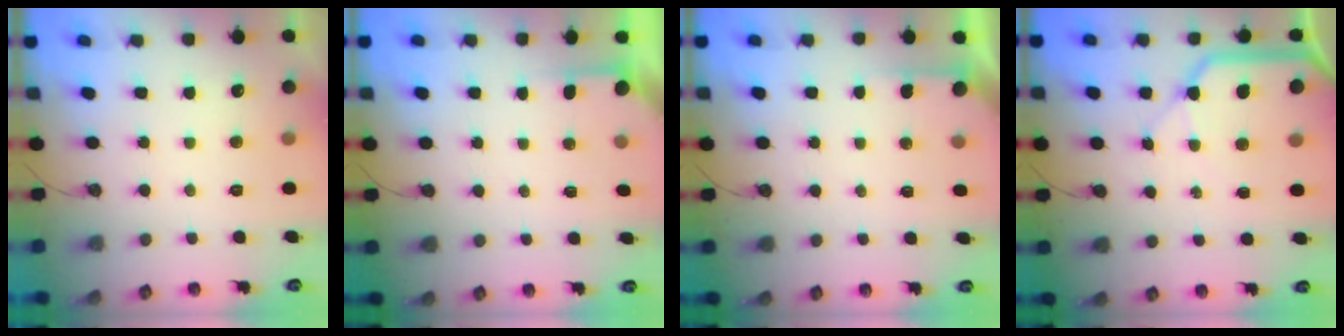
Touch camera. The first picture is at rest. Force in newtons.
{"total": 1.6, "press": 1.6, "slide": 0.3}
{"total": 2.9, "press": 2.9, "slide": 0.2}
{"total": 11.2, "press": 11.1, "slide": 1.3}